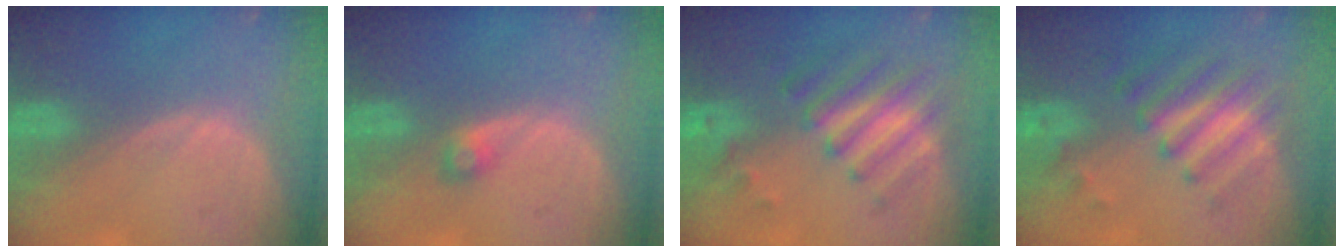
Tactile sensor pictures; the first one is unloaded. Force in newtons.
{"total": 1.8, "press": 1.7, "slide": 0.3}
{"total": 8.0, "press": 7.2, "slide": 3.6}
{"total": 7.7, "press": 6.8, "slide": 3.6}